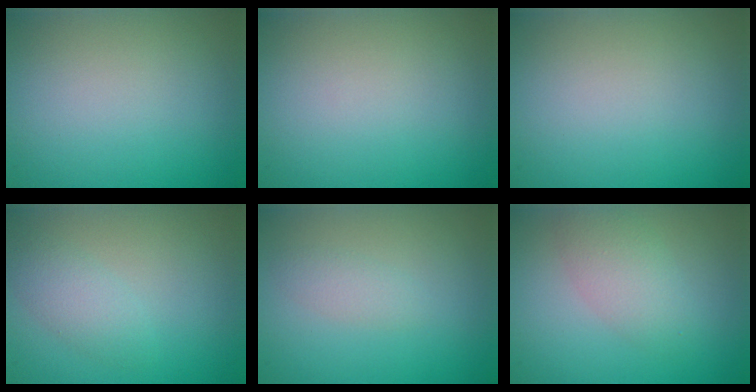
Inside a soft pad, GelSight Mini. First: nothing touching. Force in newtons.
{"total": 0.0}
{"total": 0.0}
{"total": 2.1, "press": 2.1, "slide": 0.1}
{"total": 1.2, "press": 1.2, "slide": 0.0}
{"total": 3.0, "press": 3.0, "slide": 0.1}